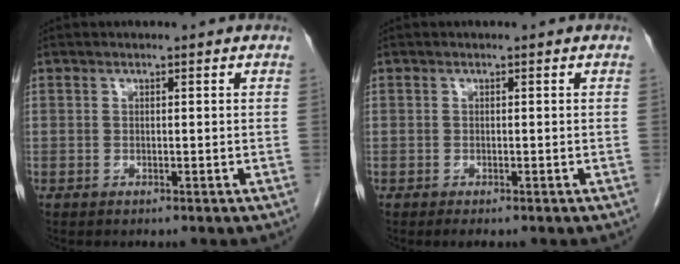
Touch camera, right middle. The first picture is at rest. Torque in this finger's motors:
{"motor_torque": [0.72, -0.40, 0.02, 0.03]}